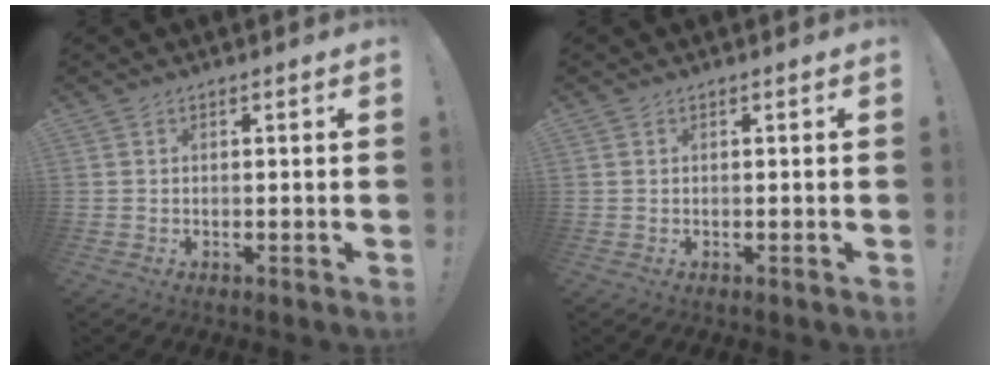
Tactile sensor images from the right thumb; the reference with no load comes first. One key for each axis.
{"total": 0.0}